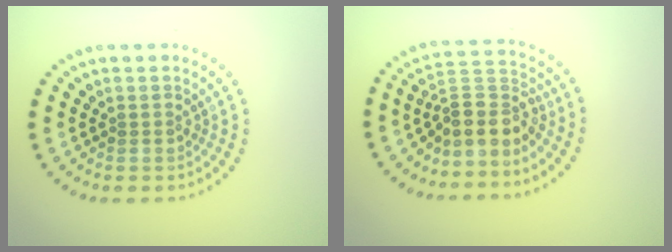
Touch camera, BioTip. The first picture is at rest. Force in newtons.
{"total": 3.8, "press": 2.9, "slide": 2.4}